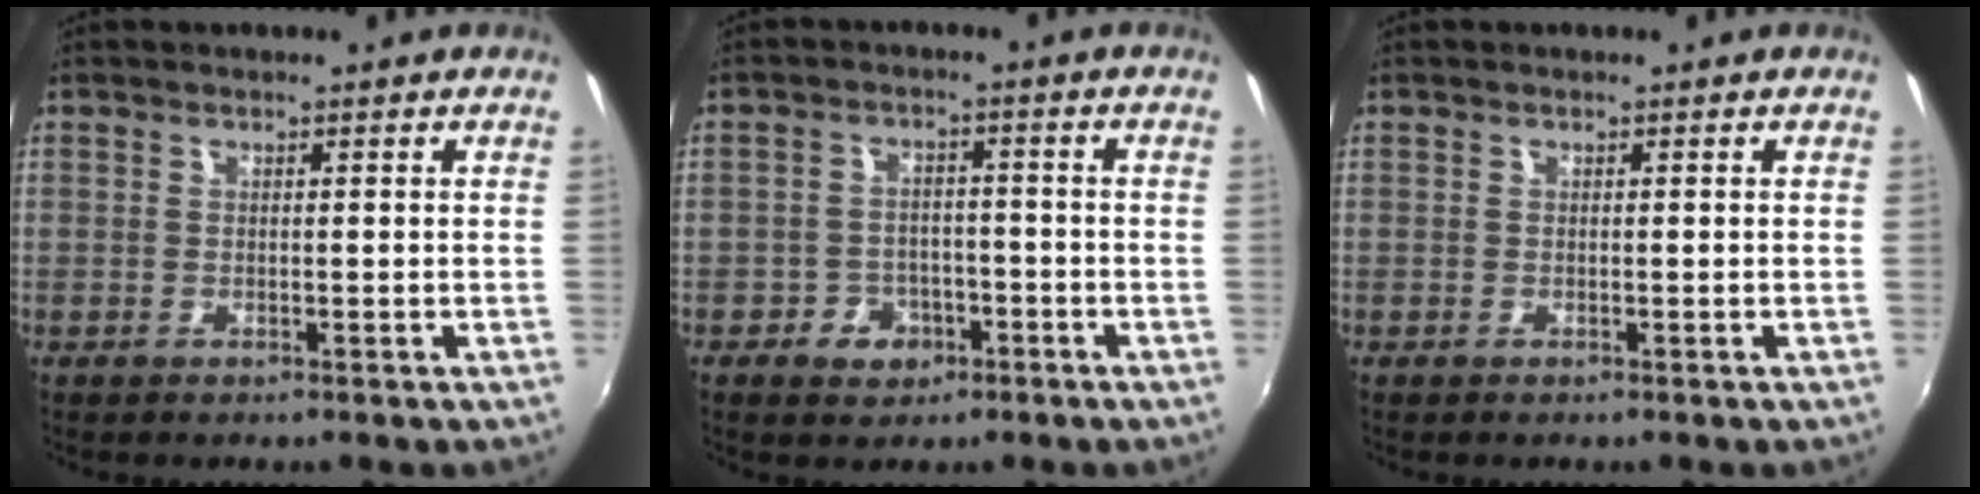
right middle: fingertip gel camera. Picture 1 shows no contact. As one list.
[{"total": 5.7, "force": [-3.2, 4.5, 1.5], "torque": [-0.044, 0.012, -0.042]}, {"total": 0.0}]